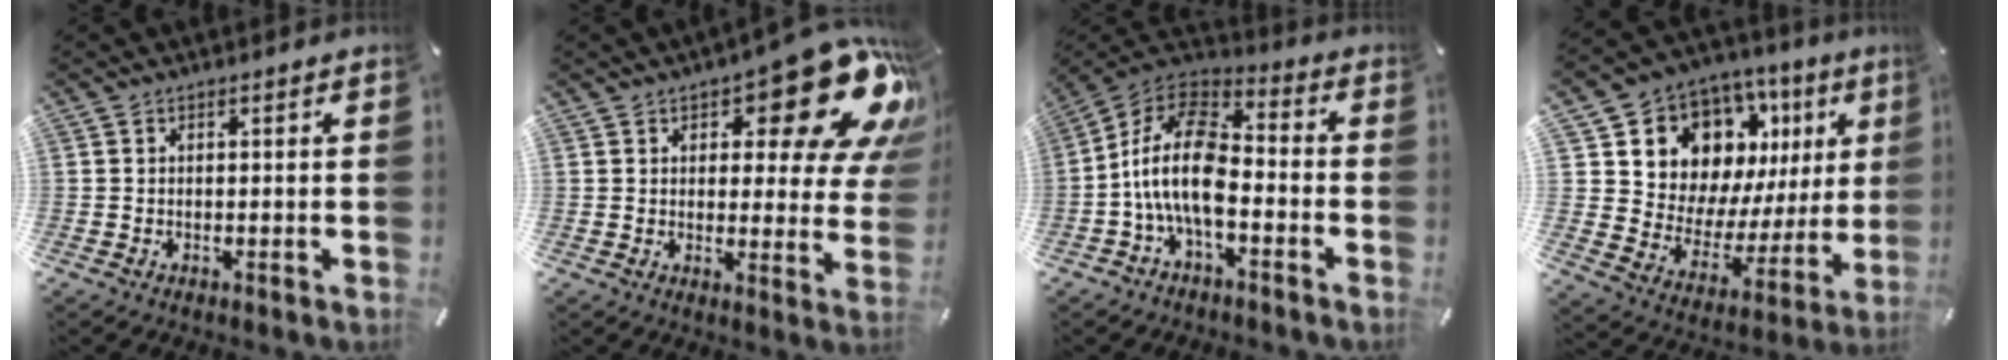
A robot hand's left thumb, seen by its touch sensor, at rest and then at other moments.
{"total": 18.5, "force": [10.3, 7.3, 13.4], "torque": [-0.159, -0.077, 0.167]}
{"total": 15.9, "force": [-4.6, 8.6, 12.5], "torque": [-0.255, 0.022, -0.082]}
{"total": 12.5, "force": [7.9, 9.0, 3.6], "torque": [-0.055, -0.087, 0.147]}